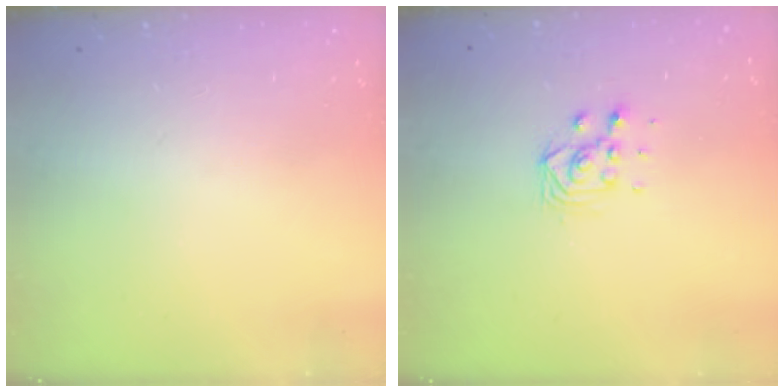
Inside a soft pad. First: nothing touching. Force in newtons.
{"total": 7.3, "press": 7.3, "slide": 0.4}